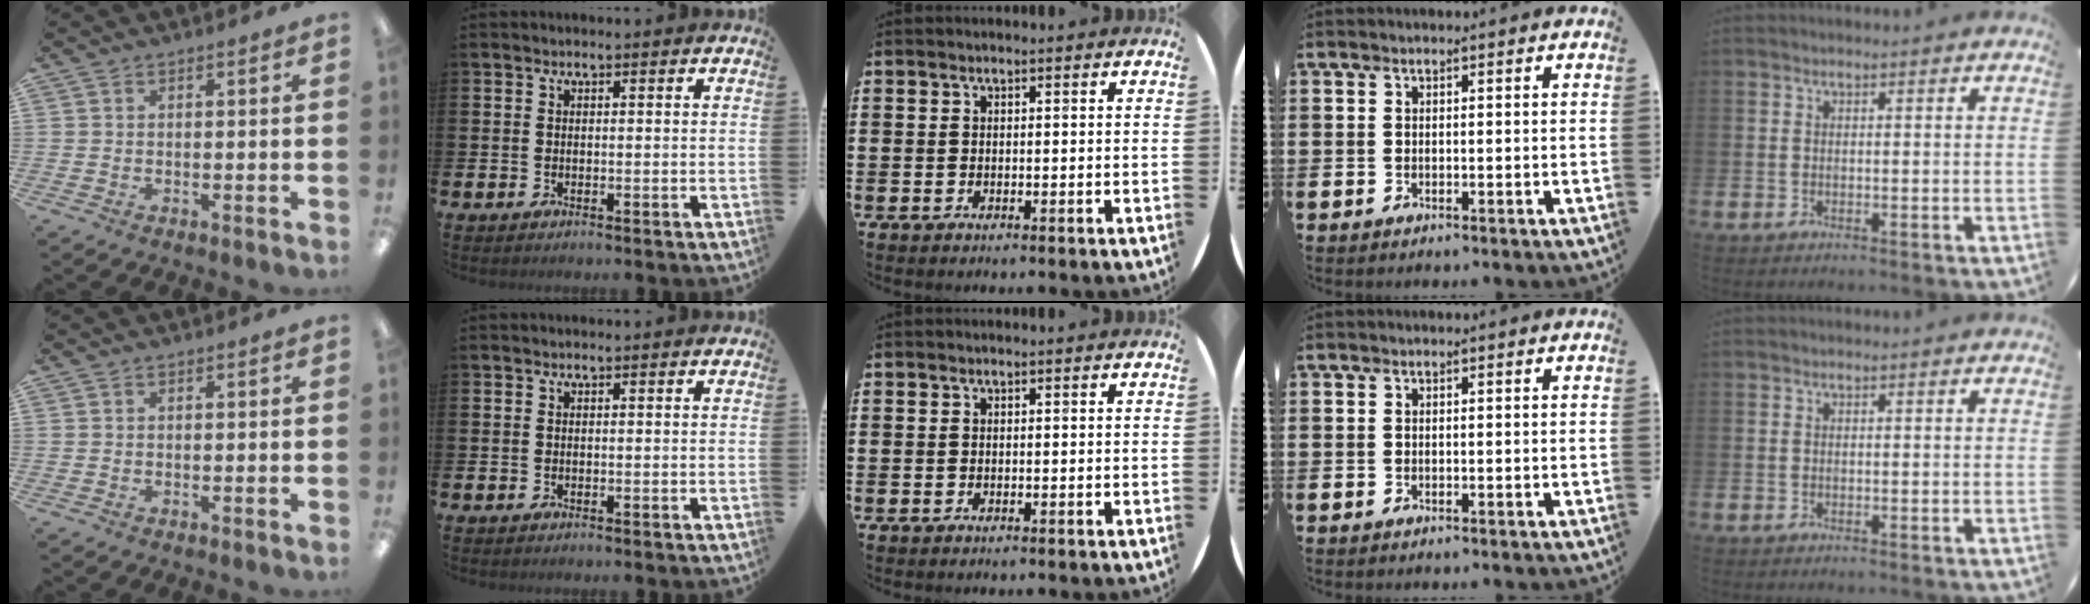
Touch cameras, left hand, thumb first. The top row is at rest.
{}